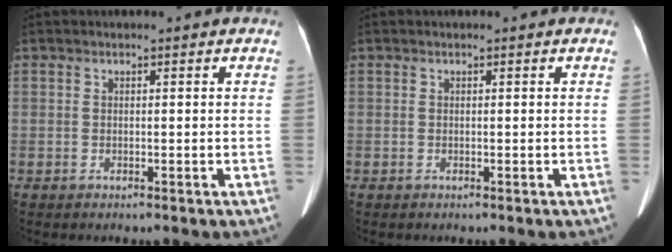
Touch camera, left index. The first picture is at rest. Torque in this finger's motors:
{"motor_torque": [0.03, 0.03, 0.00, 0.01]}